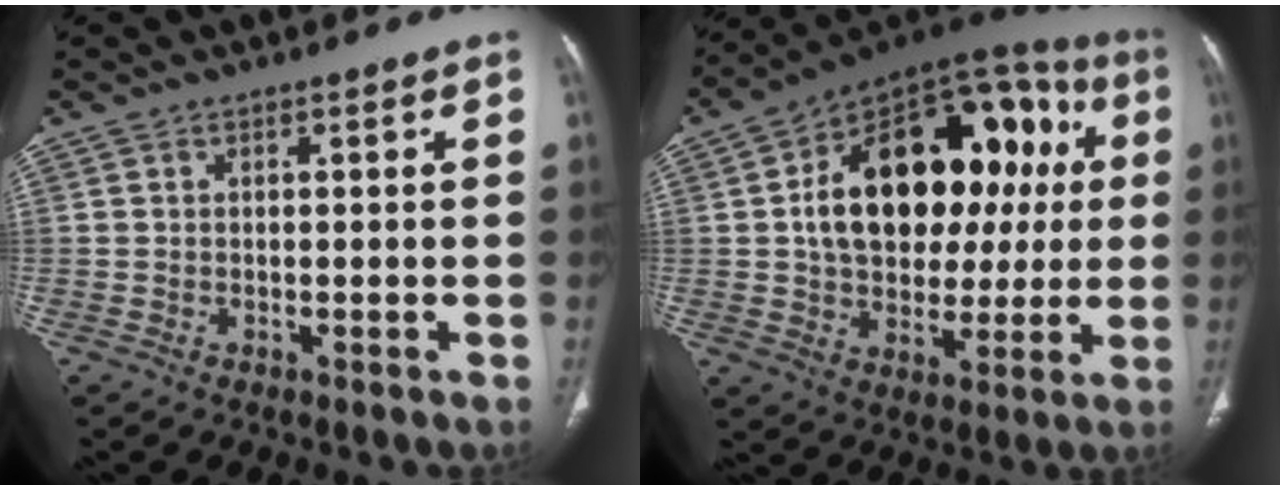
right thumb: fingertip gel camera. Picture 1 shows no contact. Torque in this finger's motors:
{"motor_torque": [0.97, 4.04, 1.75, -0.01, 0.20]}